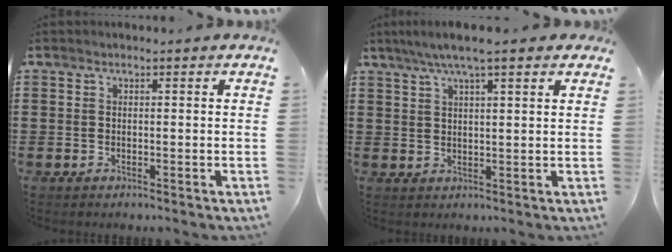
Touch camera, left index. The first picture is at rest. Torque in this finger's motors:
{"motor_torque": [2.14, 0.00, 0.45, 0.14]}